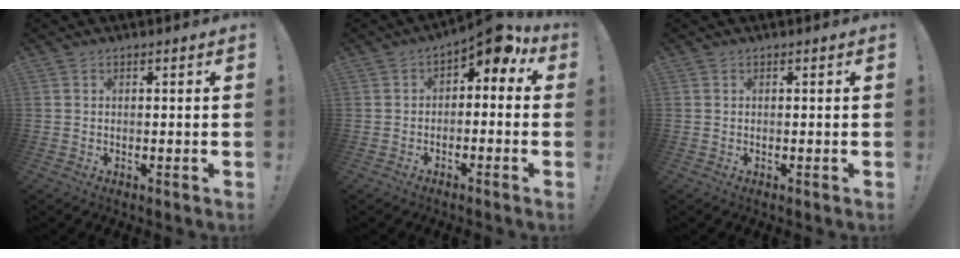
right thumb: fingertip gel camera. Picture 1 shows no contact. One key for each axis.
{"total": 5.8, "fx": 2.6, "fy": 3.0, "fz": 4.2, "tx": -0.049, "ty": -0.022, "tz": 0.047}
{"total": 0.0}